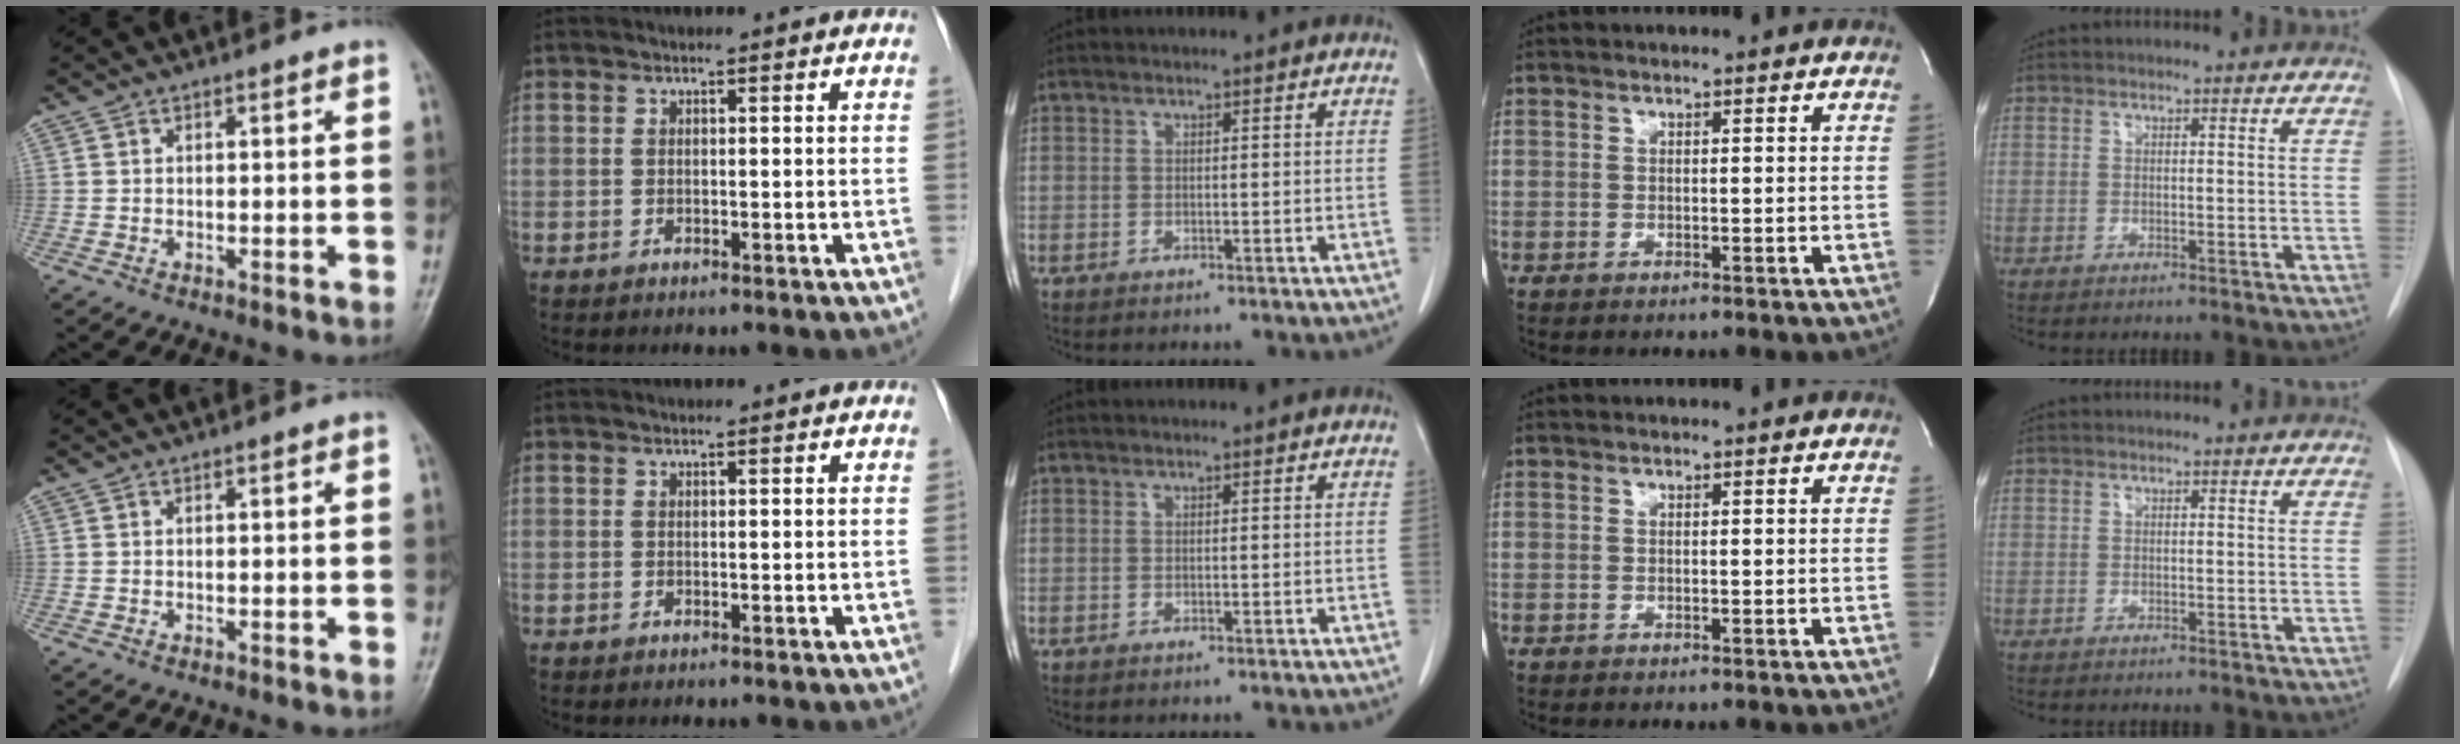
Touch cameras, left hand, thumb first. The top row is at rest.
{}